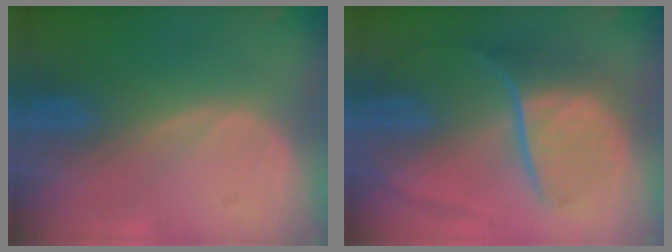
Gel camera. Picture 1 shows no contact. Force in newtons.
{"total": 9.1, "press": 7.7, "slide": 5.0}